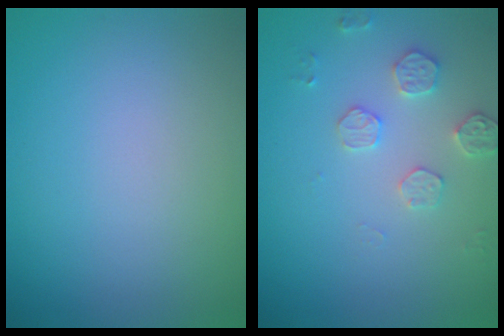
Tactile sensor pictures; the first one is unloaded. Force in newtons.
{"total": 2.5, "press": 2.5, "slide": 0.5}